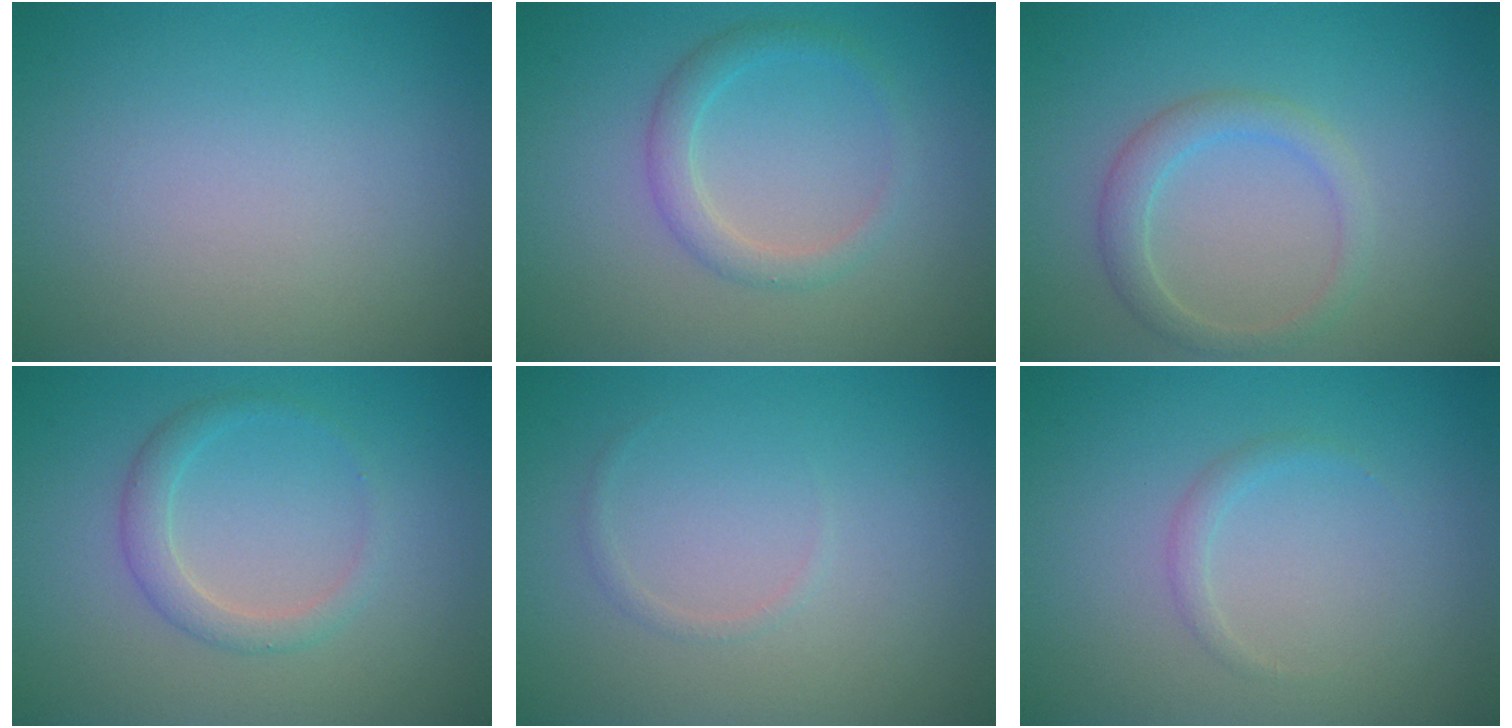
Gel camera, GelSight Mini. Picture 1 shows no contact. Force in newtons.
{"total": 2.1, "press": 2.1, "slide": 0.0}
{"total": 2.4, "press": 2.4, "slide": 0.1}
{"total": 1.5, "press": 1.5, "slide": 0.0}
{"total": 0.6, "press": 0.6, "slide": 0.1}
{"total": 0.9, "press": 0.9, "slide": 0.0}